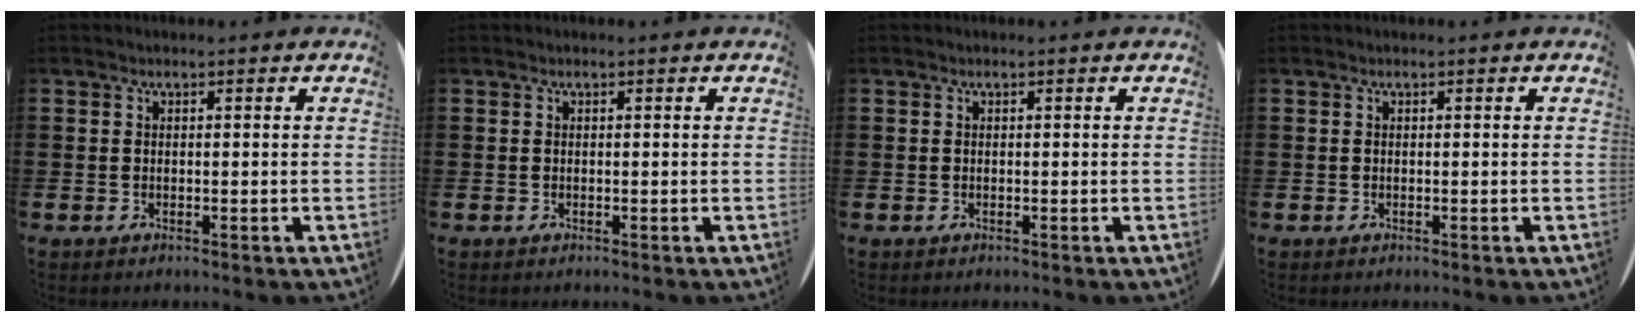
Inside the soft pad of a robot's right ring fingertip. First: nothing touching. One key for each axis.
{"total": 0.0}
{"total": 0.0}
{"total": 0.0}